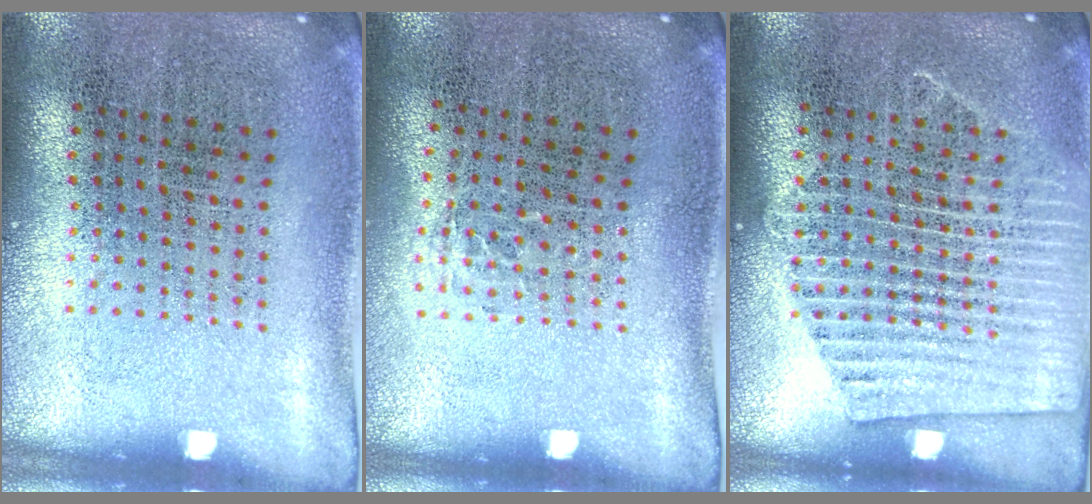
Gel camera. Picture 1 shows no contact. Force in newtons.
{"total": 0.5, "press": 0.4, "slide": 0.3}
{"total": 2.6, "press": 2.6, "slide": 0.3}